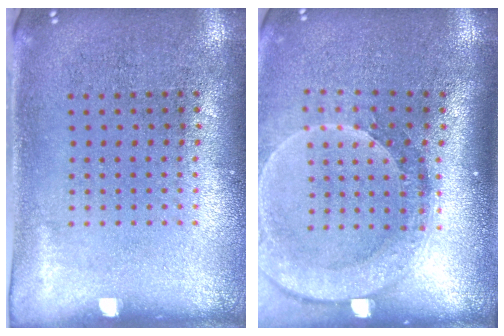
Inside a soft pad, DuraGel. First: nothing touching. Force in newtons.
{"total": 2.6, "press": 2.0, "slide": 1.7}